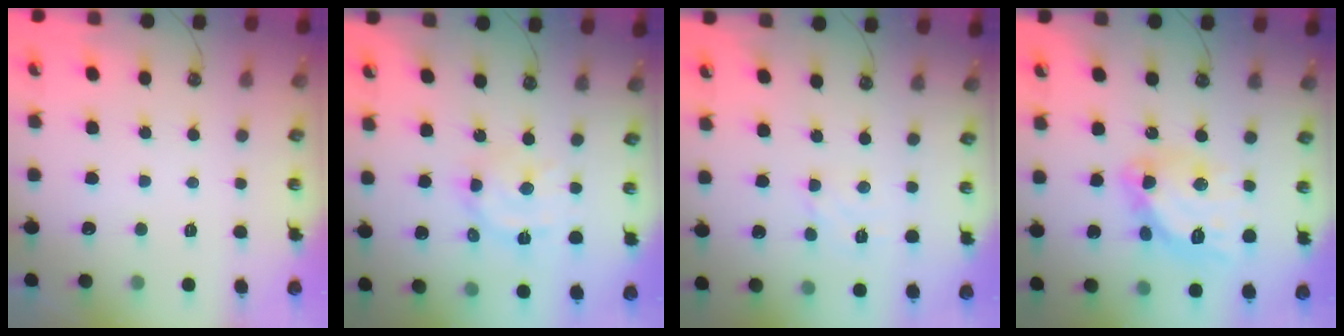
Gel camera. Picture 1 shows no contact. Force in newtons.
{"total": 12.0, "press": 12.0, "slide": 1.0}
{"total": 2.5, "press": 2.5, "slide": 0.3}
{"total": 15.4, "press": 15.4, "slide": 1.4}